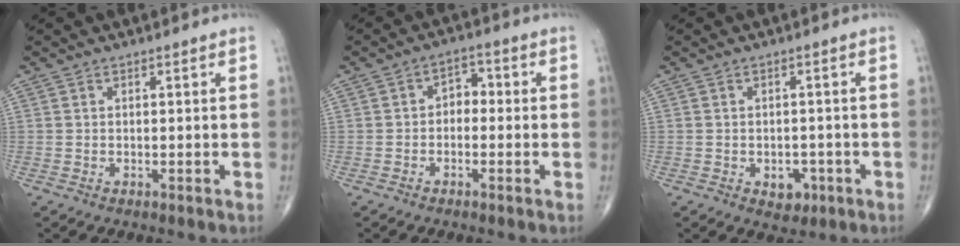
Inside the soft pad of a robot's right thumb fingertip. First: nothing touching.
{"total": 3.6, "force": [-0.5, 2.6, 2.5], "torque": [-0.019, 0.019, -0.022]}
{"total": 3.6, "force": [-1.4, 2.6, 2.1], "torque": [-0.010, 0.005, -0.013]}